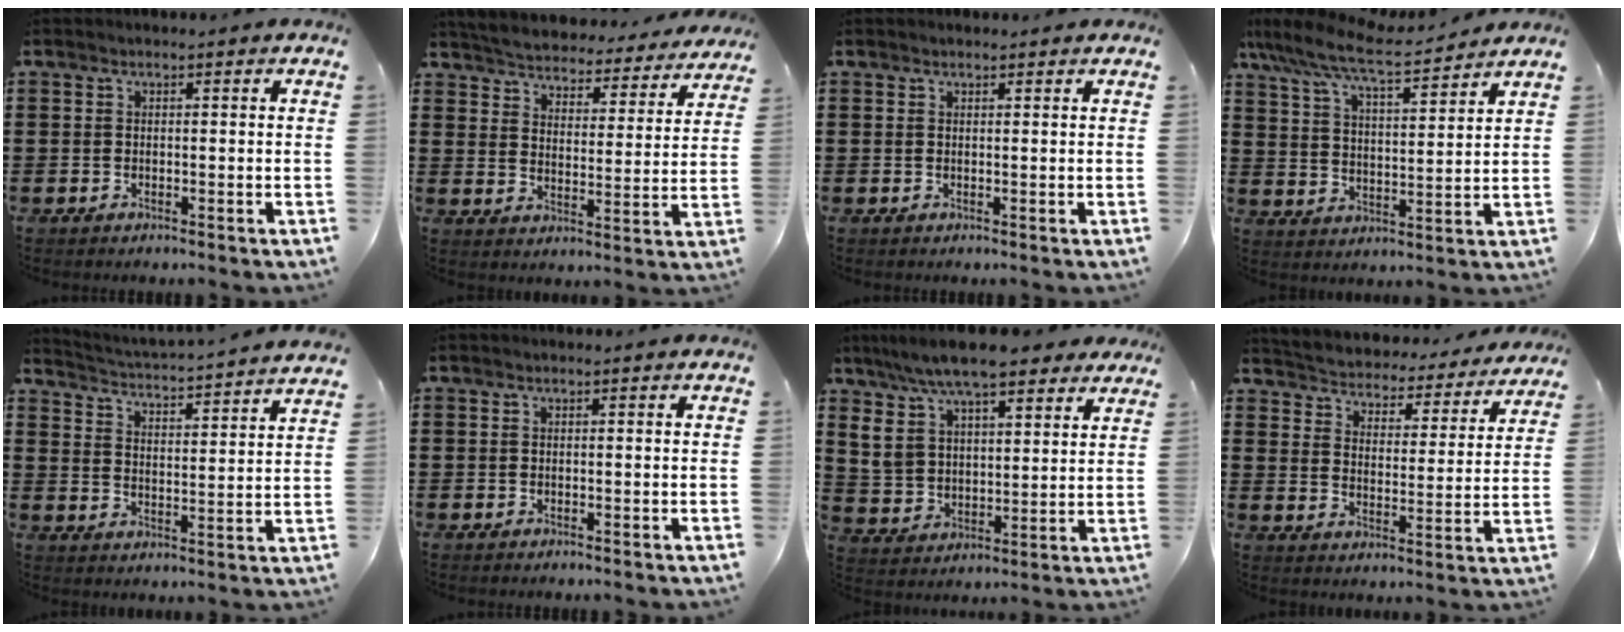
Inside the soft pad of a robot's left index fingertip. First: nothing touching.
{"total": 4.5, "force": [4.5, -0.2, -0.1], "torque": [-0.026, -0.039, 0.072]}
{"total": 0.7, "force": [0.7, 0.1, 0.1], "torque": [-0.004, 0.000, 0.013]}
{"total": 7.9, "force": [6.8, 0.9, 4.0], "torque": [-0.104, -0.036, 0.112]}
{"total": 3.2, "force": [3.0, -0.9, 0.4], "torque": [-0.028, -0.037, 0.042]}
{"total": 0.0}
{"total": 9.5, "force": [7.8, 2.9, 4.6], "torque": [-0.119, -0.018, 0.143]}
{"total": 3.2, "force": [3.2, 0.2, -0.4], "torque": [-0.017, -0.036, 0.046]}